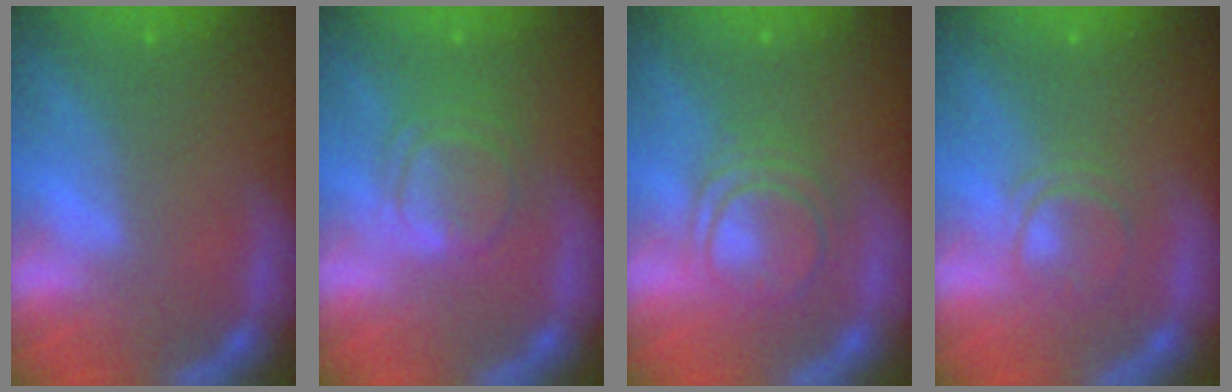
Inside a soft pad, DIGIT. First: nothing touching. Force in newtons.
{"total": 5.1}
{"total": 5.6}
{"total": 3.0}